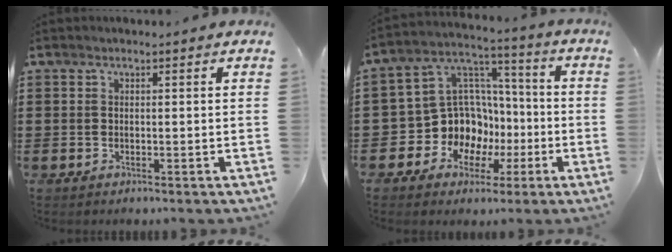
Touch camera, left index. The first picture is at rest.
{"total": 11.7, "force": [-3.2, 10.6, 3.5], "torque": [-0.124, -0.002, -0.051]}